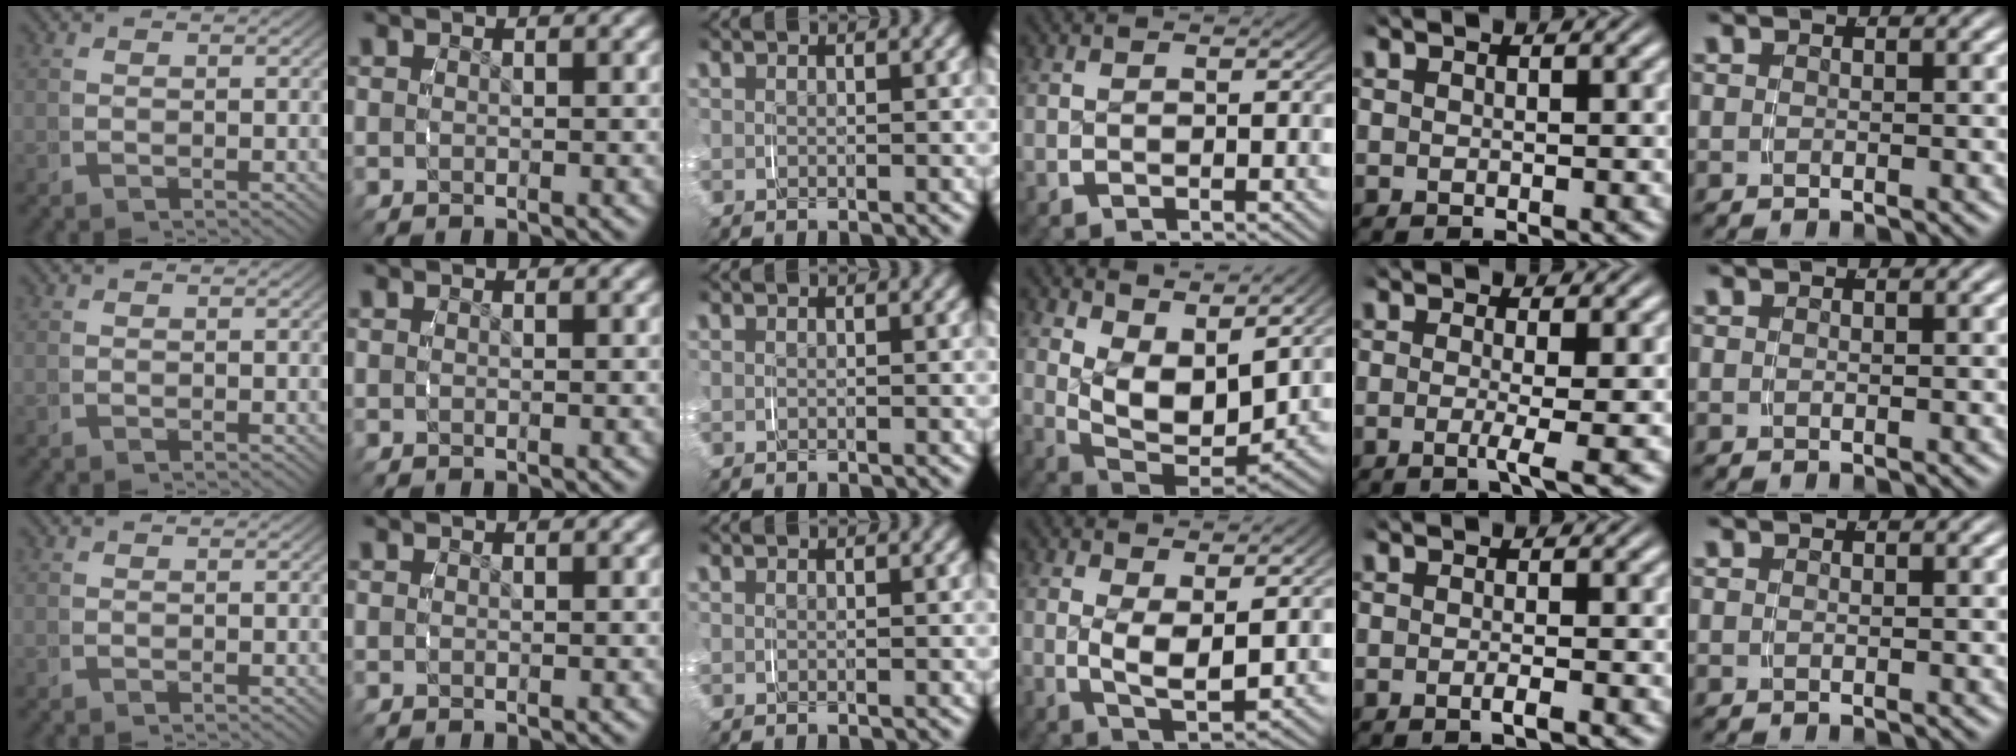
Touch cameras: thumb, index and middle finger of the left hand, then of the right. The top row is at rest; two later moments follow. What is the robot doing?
{"motion": "grasp_and_lifting", "object": "map"}